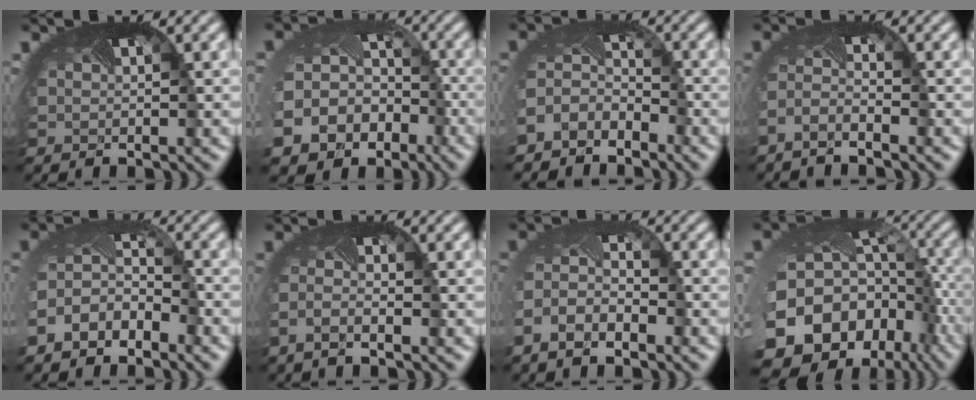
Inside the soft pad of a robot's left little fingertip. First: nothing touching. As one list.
[{"total": 16.4, "force": [-7.0, 13.6, 6.0], "torque": [-0.150, -0.070, -0.099]}, {"total": 4.7, "force": [-3.8, 2.8, 0.7], "torque": [-0.027, -0.016, -0.070]}, {"total": 2.1, "force": [-2.0, 0.0, 0.5], "torque": [-0.025, -0.009, -0.046]}, {"total": 3.8, "force": [-2.5, 2.1, 1.9], "torque": [-0.045, -0.003, -0.053]}, {"total": 1.5, "force": [-1.3, 0.0, 0.7], "torque": [-0.025, -0.010, -0.030]}, {"total": 4.1, "force": [-2.7, 2.1, 2.3], "torque": [-0.053, -0.009, -0.051]}, {"total": 19.4, "force": [-9.2, 14.2, 9.5], "torque": [-0.215, -0.055, -0.107]}]